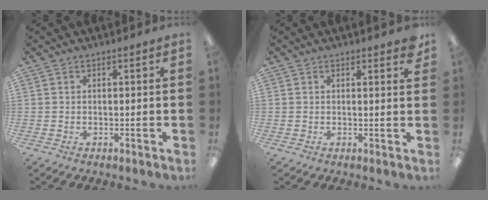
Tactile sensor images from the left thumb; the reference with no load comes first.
{"total": 1.6, "force": [1.3, 0.3, 0.9], "torque": [-0.004, -0.005, 0.020]}